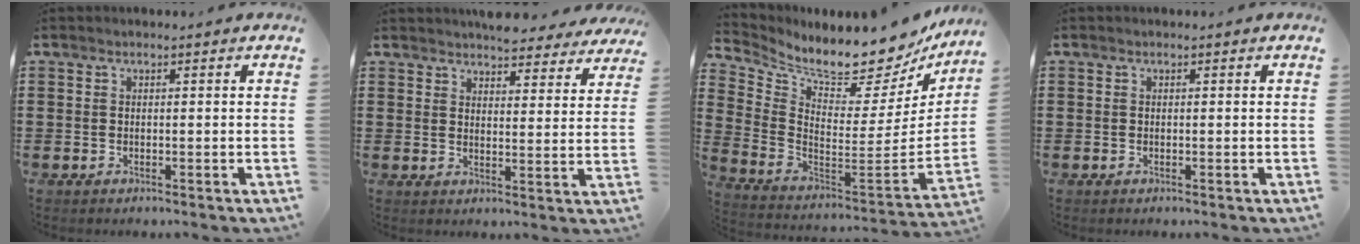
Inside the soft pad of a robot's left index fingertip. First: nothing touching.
{"total": 4.6, "force": [4.5, 0.5, 0.5], "torque": [-0.011, -0.024, 0.082]}
{"total": 8.0, "force": [7.7, 0.3, 2.2], "torque": [-0.062, -0.093, 0.119]}
{"total": 0.0}